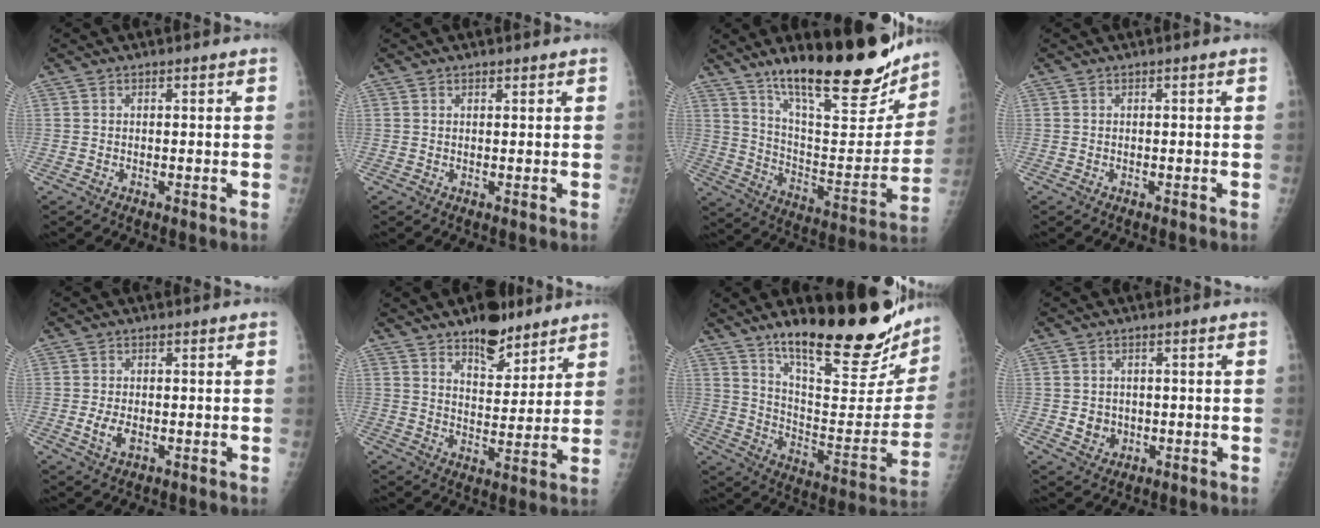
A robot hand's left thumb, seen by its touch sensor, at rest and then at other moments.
{"total": 0.8, "force": [0.6, 0.4, 0.2], "torque": [-0.001, -0.004, 0.008]}
{"total": 25.7, "force": [18.7, 6.9, 16.3], "torque": [-0.206, -0.094, 0.297]}
{"total": 0.0}
{"total": 3.3, "force": [-0.5, 1.9, 2.7], "torque": [-0.054, -0.005, -0.007]}
{"total": 11.0, "force": [8.0, 5.0, 5.6], "torque": [-0.052, -0.053, 0.128]}
{"total": 27.7, "force": [20.3, 7.6, 17.3], "torque": [-0.216, -0.108, 0.302]}
{"total": 3.4, "force": [-0.1, 3.1, 1.4], "torque": [-0.009, 0.000, 0.008]}